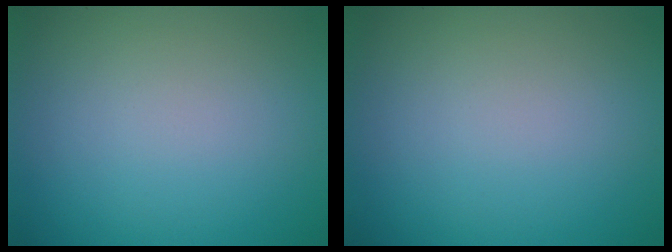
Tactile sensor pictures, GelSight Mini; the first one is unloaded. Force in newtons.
{"total": 0.0}